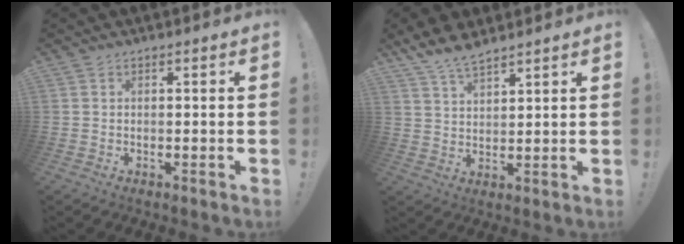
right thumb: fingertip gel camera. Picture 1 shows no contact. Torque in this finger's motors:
{"motor_torque": [-0.28, 1.07, 1.03, 1.06, 0.16]}